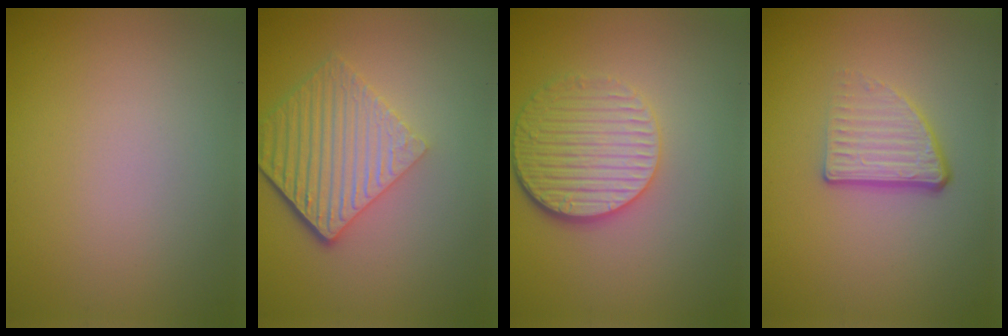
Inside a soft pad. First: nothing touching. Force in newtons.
{"total": 6.2, "press": 4.2, "slide": 4.6}
{"total": 5.5, "press": 4.2, "slide": 3.5}
{"total": 3.6, "press": 2.2, "slide": 2.8}